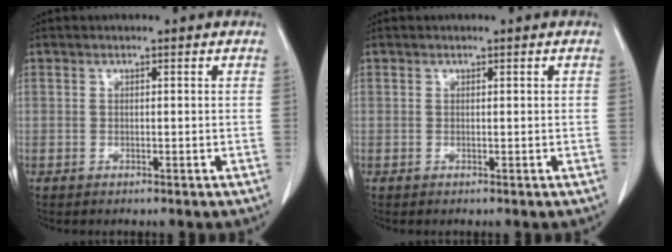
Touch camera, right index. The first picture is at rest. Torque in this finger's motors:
{"motor_torque": [0.00, -0.01, -0.01, -0.01]}